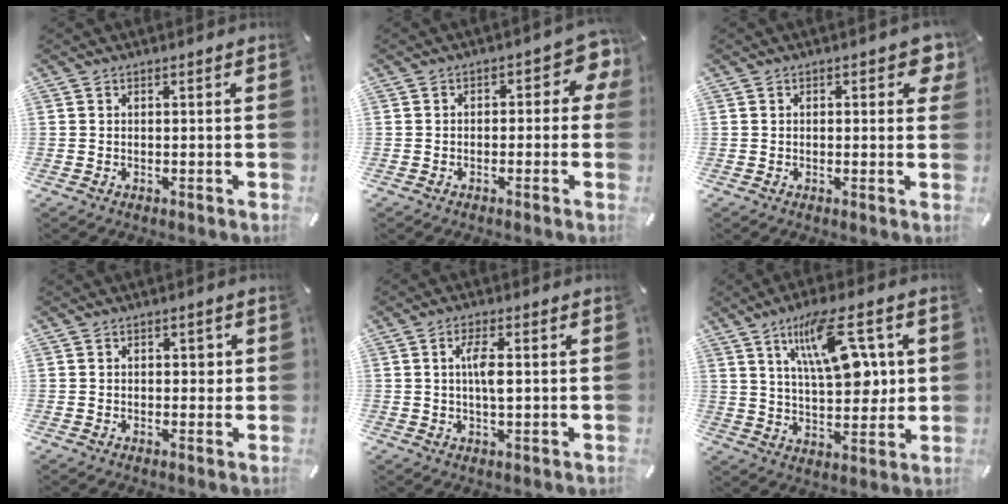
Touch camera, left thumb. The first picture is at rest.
{"total": 5.6, "force": [0.3, 3.2, 4.5], "torque": [-0.054, 0.000, -0.003]}
{"total": 3.6, "force": [1.1, 1.7, 2.9], "torque": [-0.037, -0.002, 0.013]}
{"total": 1.8, "force": [0.2, 1.2, 1.2], "torque": [-0.008, 0.001, -0.003]}
{"total": 5.0, "force": [0.7, 1.3, 4.8], "torque": [-0.101, -0.002, 0.006]}
{"total": 16.9, "force": [7.2, 7.2, 13.5], "torque": [-0.210, -0.013, 0.117]}